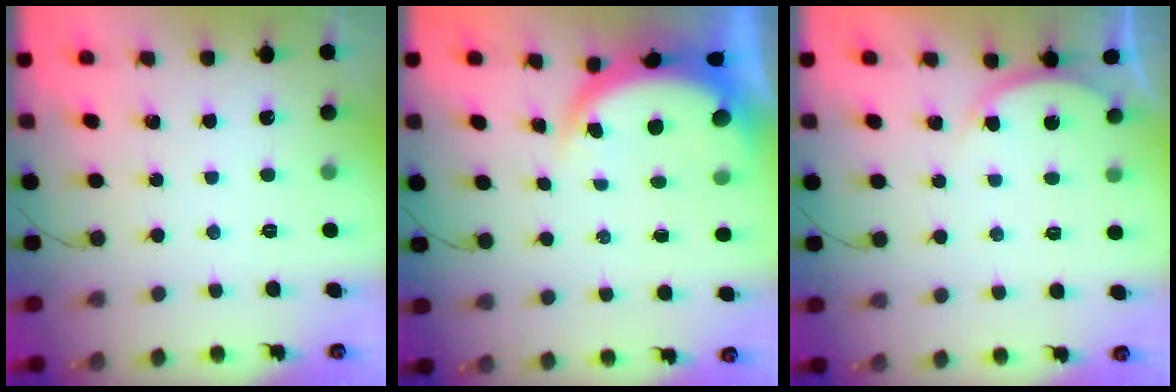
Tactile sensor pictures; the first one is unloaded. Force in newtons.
{"total": 5.0, "press": 4.9, "slide": 0.6}
{"total": 3.3, "press": 3.3, "slide": 0.4}